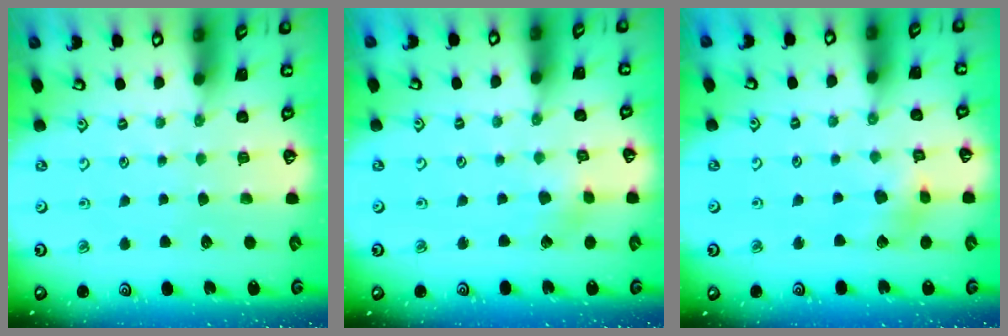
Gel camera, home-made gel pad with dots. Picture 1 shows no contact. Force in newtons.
{"total": 2.1, "press": 2.1, "slide": 0.1}
{"total": 6.2, "press": 6.1, "slide": 0.8}